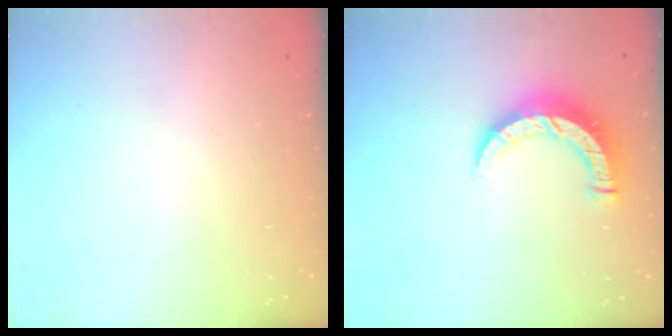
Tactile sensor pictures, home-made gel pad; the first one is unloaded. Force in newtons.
{"total": 8.9, "press": 8.9, "slide": 0.8}